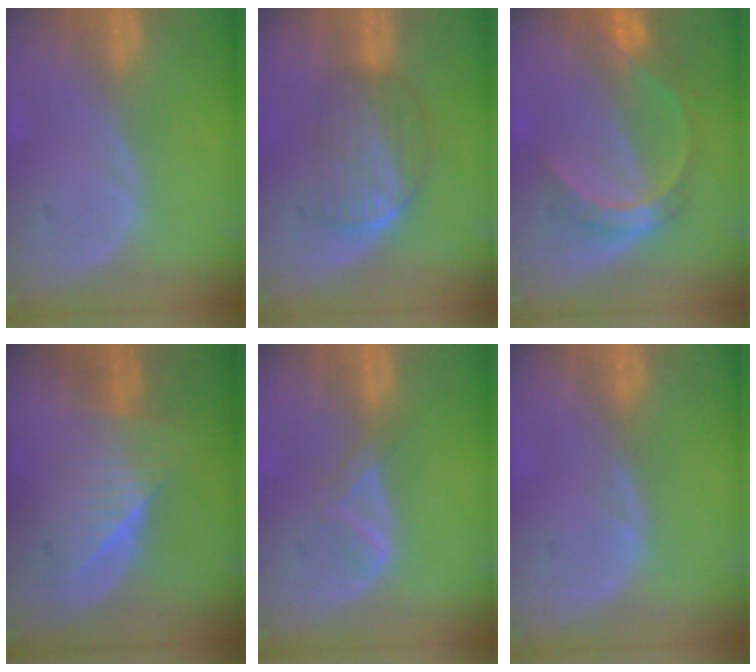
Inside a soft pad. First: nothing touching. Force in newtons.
{"total": 7.0, "press": 5.9, "slide": 3.7}
{"total": 6.7, "press": 5.7, "slide": 3.4}
{"total": 6.3, "press": 5.9, "slide": 2.4}
{"total": 2.1, "press": 2.1, "slide": 0.2}
{"total": 0.8, "press": 0.6, "slide": 0.5}